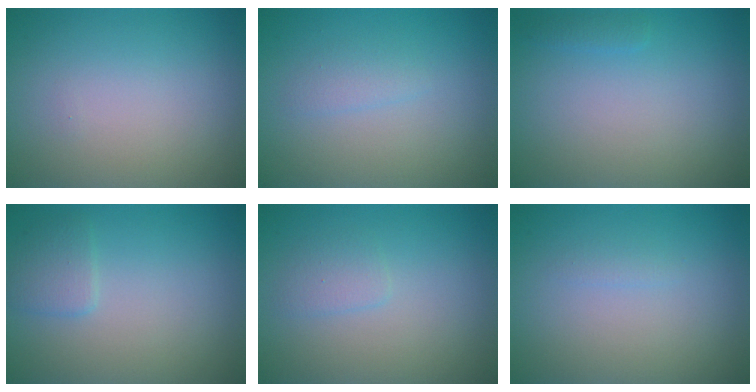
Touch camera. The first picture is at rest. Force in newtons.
{"total": 1.1, "press": 1.1, "slide": 0.1}
{"total": 0.7, "press": 0.7, "slide": 0.1}
{"total": 1.6, "press": 1.6, "slide": 0.1}
{"total": 1.3, "press": 1.3, "slide": 0.1}
{"total": 0.6, "press": 0.6, "slide": 0.0}